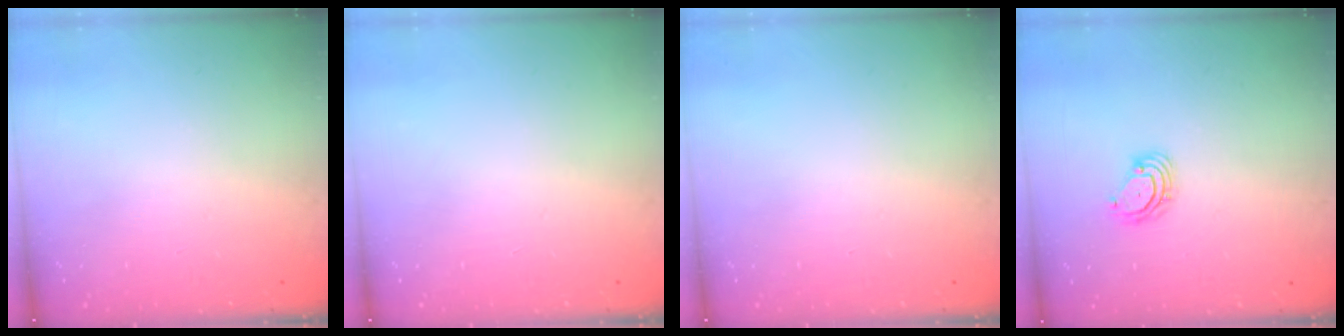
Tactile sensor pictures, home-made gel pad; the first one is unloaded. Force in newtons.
{"total": 0.0}
{"total": 0.0}
{"total": 3.9, "press": 3.9, "slide": 0.3}